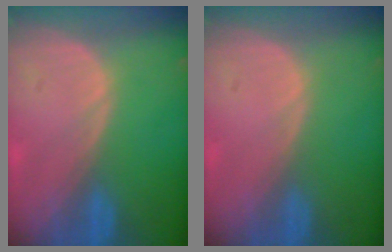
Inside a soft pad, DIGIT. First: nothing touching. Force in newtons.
{"total": 0.0}